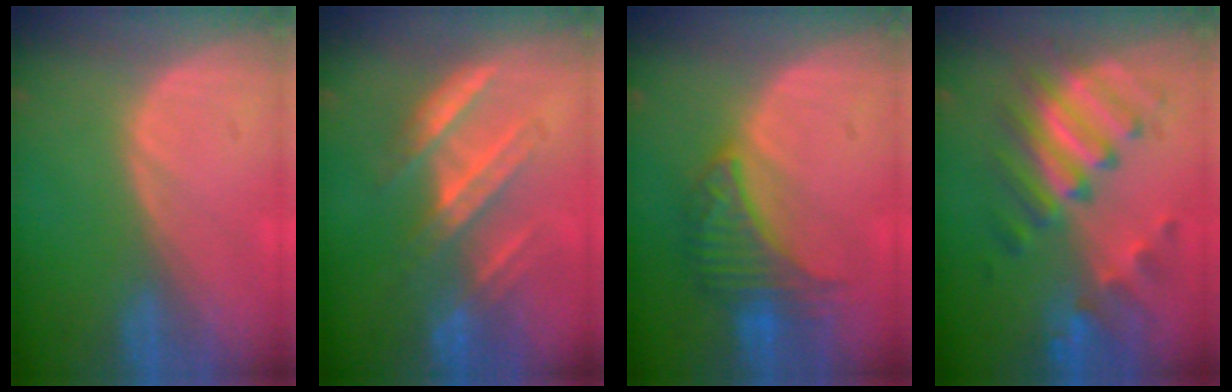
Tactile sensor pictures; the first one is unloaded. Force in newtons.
{"total": 6.9, "press": 6.8, "slide": 1.2}
{"total": 6.7, "press": 6.6, "slide": 1.2}
{"total": 8.7, "press": 8.7, "slide": 0.4}